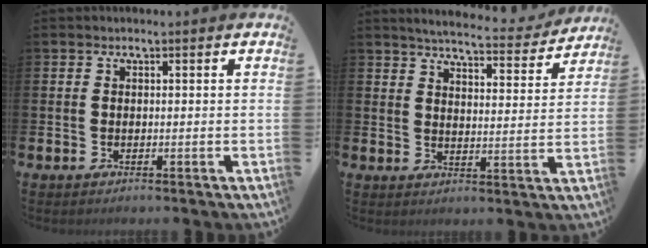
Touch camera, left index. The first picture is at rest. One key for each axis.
{"total": 5.5, "fx": 5.3, "fy": 0.5, "fz": 1.4, "tx": -0.036, "ty": -0.038, "tz": 0.088}